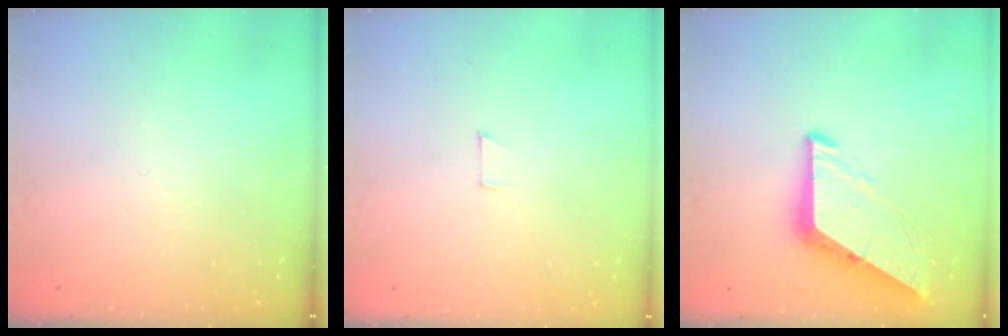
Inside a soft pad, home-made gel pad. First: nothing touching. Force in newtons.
{"total": 3.8, "press": 3.8, "slide": 0.3}
{"total": 8.2, "press": 8.2, "slide": 0.6}